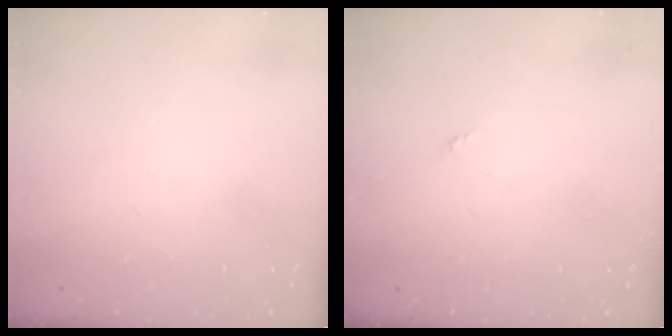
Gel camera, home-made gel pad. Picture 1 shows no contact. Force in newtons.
{"total": 0.0}